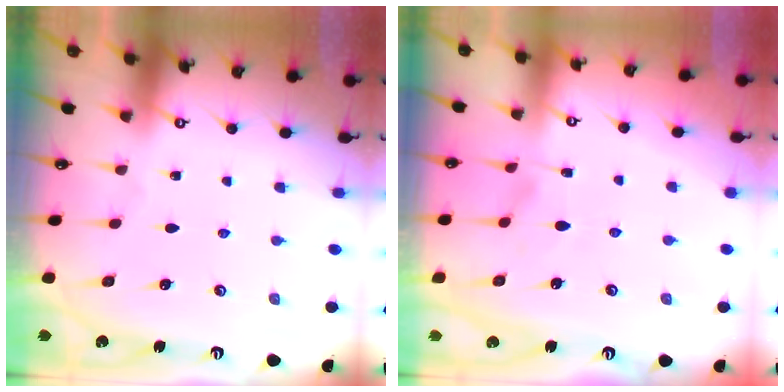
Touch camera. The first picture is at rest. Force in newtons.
{"total": 3.9, "press": 3.8, "slide": 0.7}